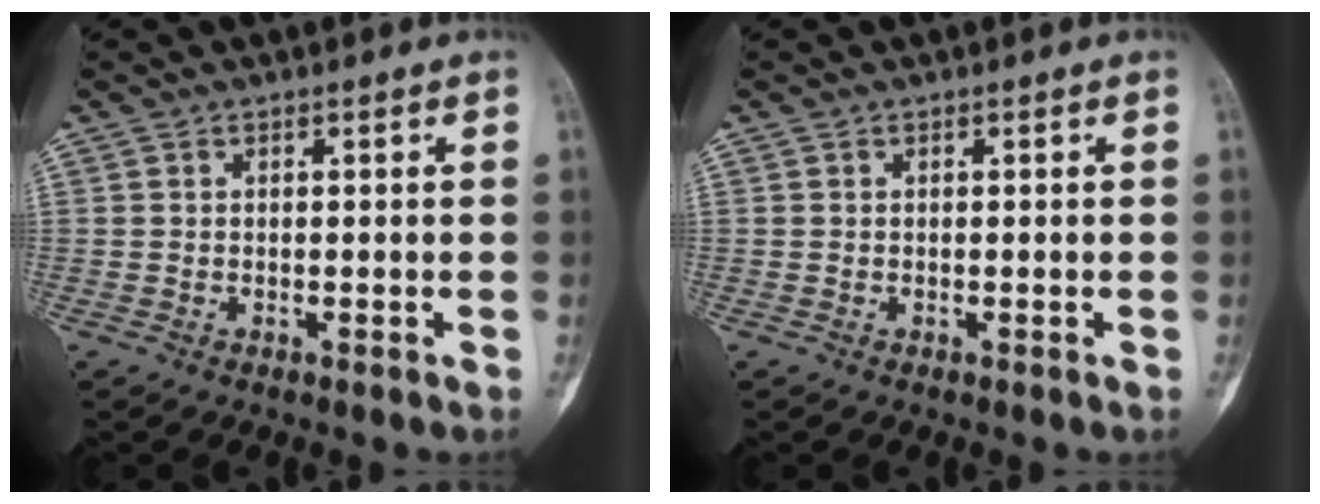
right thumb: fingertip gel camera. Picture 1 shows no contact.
{"total": 0.0}